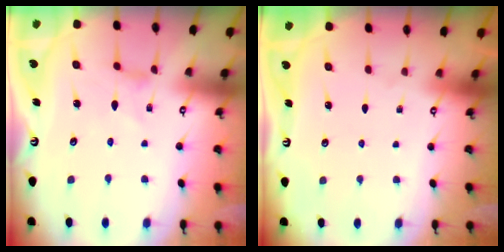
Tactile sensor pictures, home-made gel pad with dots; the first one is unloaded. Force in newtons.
{"total": 0.0}